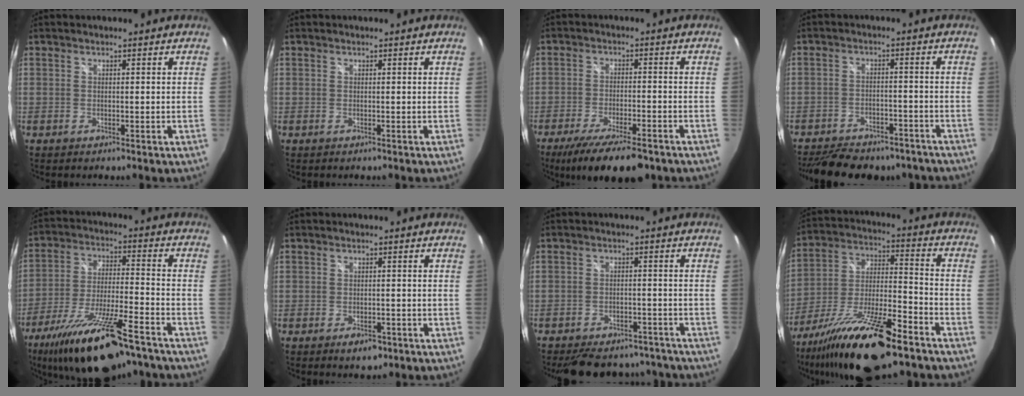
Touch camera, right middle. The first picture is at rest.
{"total": 0.0}
{"total": 13.5, "force": [-10.0, 3.5, 8.3], "torque": [-0.169, -0.039, -0.159]}
{"total": 18.4, "force": [-14.9, 7.3, 7.9], "torque": [-0.169, -0.010, -0.194]}
{"total": 20.6, "force": [-15.1, 4.7, 13.3], "torque": [-0.258, -0.039, -0.252]}
{"total": 3.6, "force": [-2.2, 1.9, 2.3], "torque": [-0.045, -0.008, -0.031]}
{"total": 14.4, "force": [-12.0, 6.1, 5.0], "torque": [-0.114, 0.012, -0.148]}
{"total": 22.5, "force": [-14.9, 6.0, 15.8], "torque": [-0.293, -0.034, -0.255]}